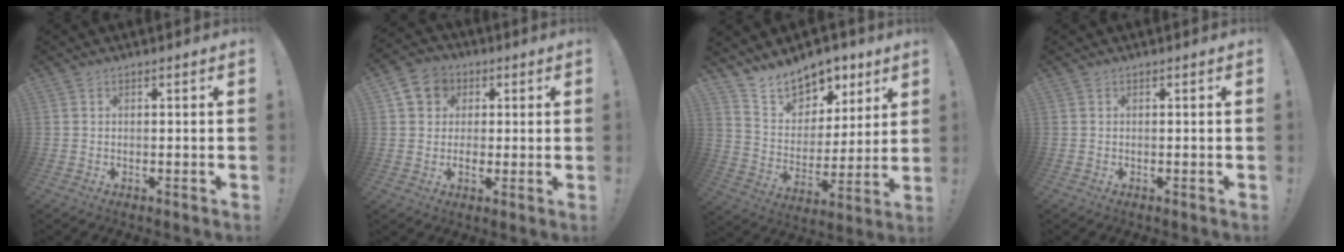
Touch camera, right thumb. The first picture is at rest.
{"total": 9.4, "force": [2.2, 8.4, 3.8], "torque": [-0.052, 0.007, 0.049]}
{"total": 13.8, "force": [11.3, 7.3, 3.4], "torque": [-0.069, -0.081, 0.213]}
{"total": 0.0}